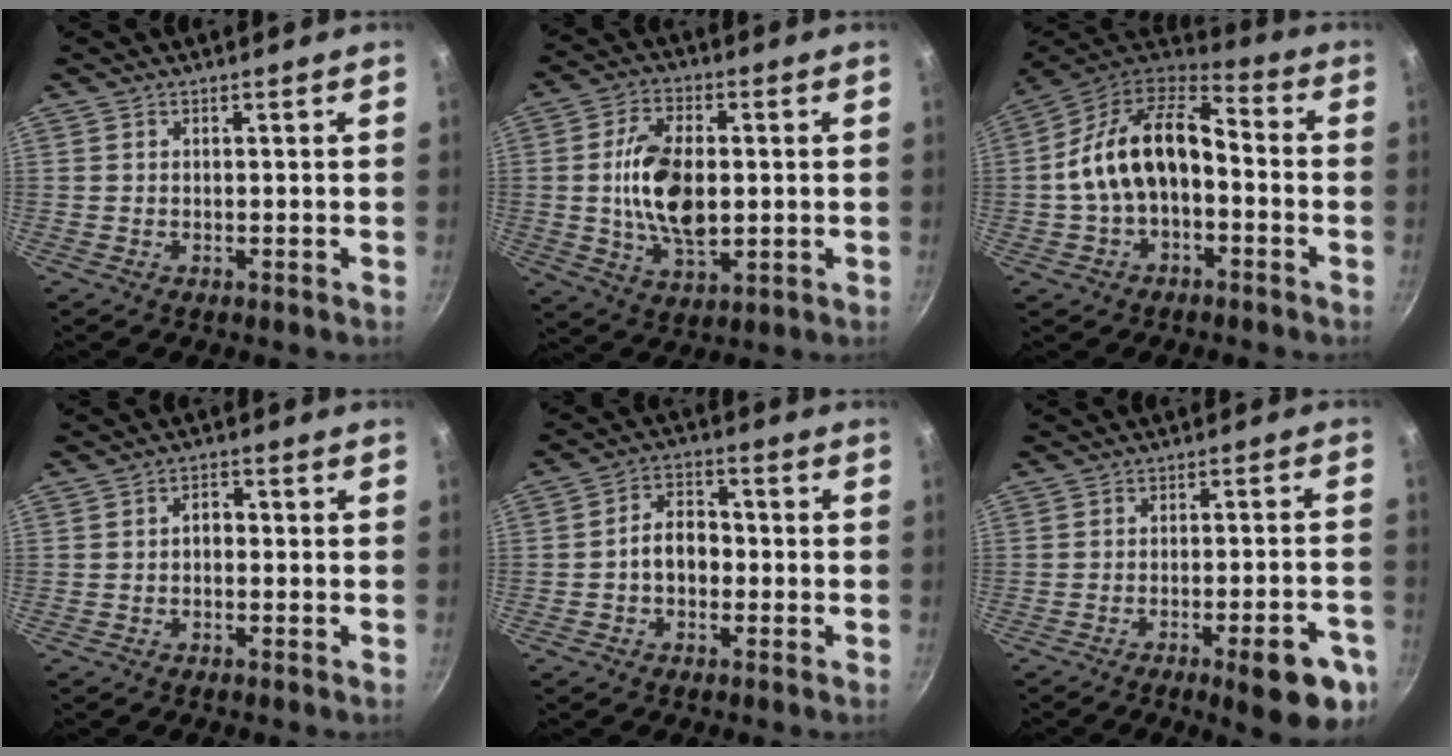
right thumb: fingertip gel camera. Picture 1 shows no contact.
{"total": 13.8, "force": [0.4, 7.6, 11.5], "torque": [-0.199, -0.001, 0.009]}
{"total": 16.9, "force": [-1.4, 10.2, 13.4], "torque": [-0.219, 0.052, -0.034]}
{"total": 2.6, "force": [-0.3, 1.8, 1.8], "torque": [-0.013, 0.014, -0.012]}
{"total": 6.8, "force": [-1.1, 4.9, 4.7], "torque": [-0.056, 0.026, -0.030]}
{"total": 11.9, "force": [-6.2, 2.8, 9.7], "torque": [-0.117, 0.031, -0.079]}